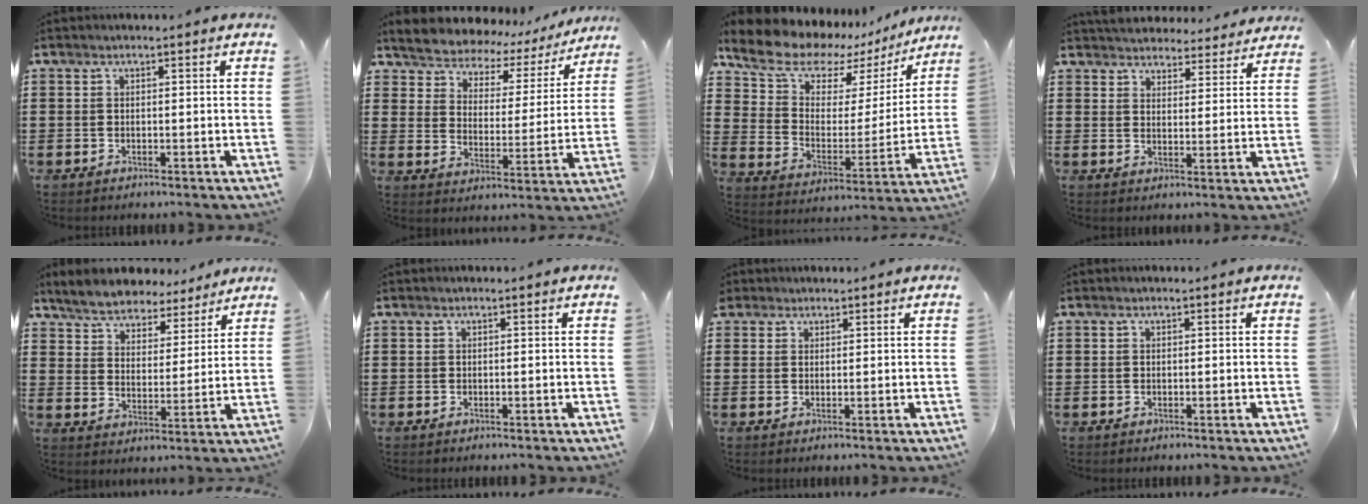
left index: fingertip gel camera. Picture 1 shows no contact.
{"total": 4.2, "force": [4.1, 1.1, 0.2], "torque": [-0.034, -0.038, 0.062]}
{"total": 9.4, "force": [8.1, 4.2, 2.5], "torque": [-0.081, -0.058, 0.138]}
{"total": 4.3, "force": [4.3, 0.5, 0.1], "torque": [-0.022, -0.023, 0.076]}
{"total": 6.3, "force": [6.1, 1.1, 0.9], "torque": [-0.050, -0.034, 0.110]}
{"total": 0.0}
{"total": 1.5, "force": [1.3, 0.8, 0.0], "torque": [-0.004, 0.005, 0.026]}
{"total": 0.0}